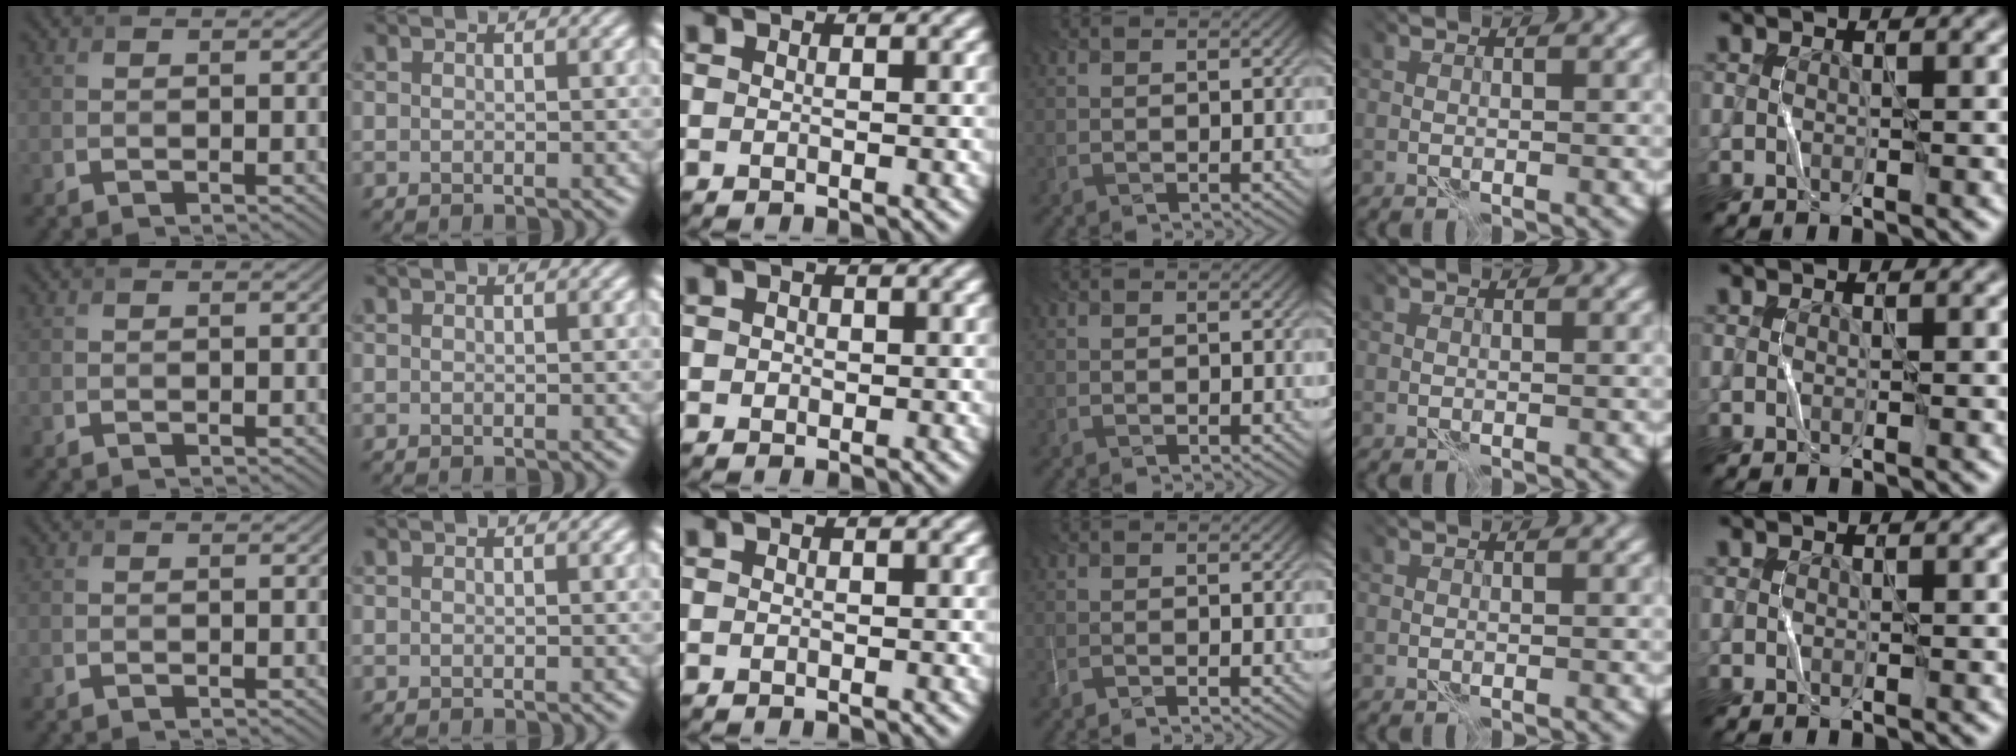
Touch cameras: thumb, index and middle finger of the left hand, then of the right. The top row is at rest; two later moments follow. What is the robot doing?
{"motion": "fold", "object": "bubble wrap"}